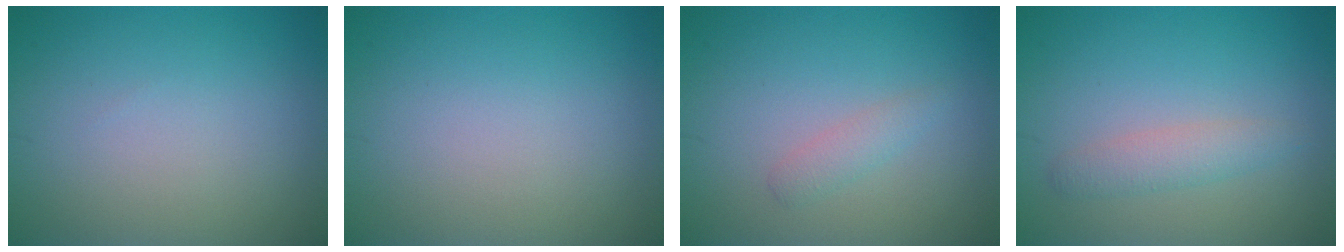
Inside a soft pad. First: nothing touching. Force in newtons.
{"total": 0.0}
{"total": 1.3, "press": 1.3, "slide": 0.1}
{"total": 2.0, "press": 2.0, "slide": 0.1}